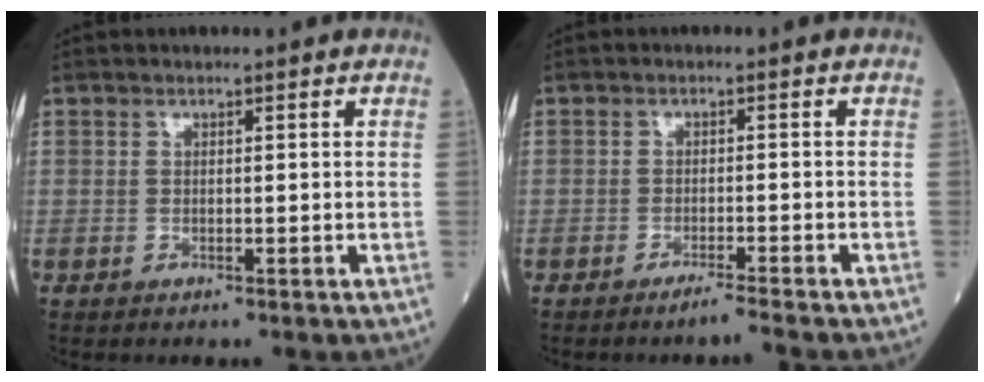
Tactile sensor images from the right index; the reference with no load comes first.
{"total": 2.4, "force": [-2.0, -0.6, 1.1], "torque": [-0.020, -0.001, -0.034]}